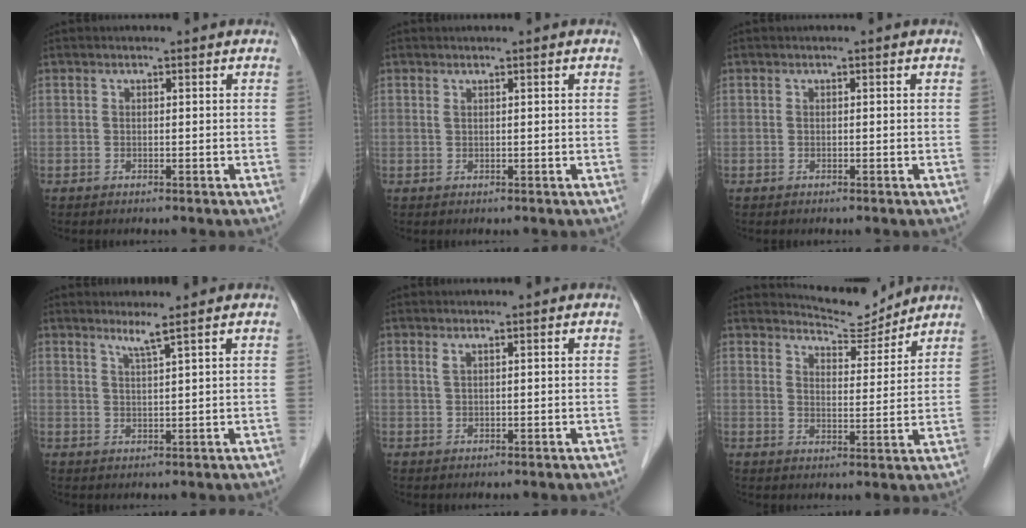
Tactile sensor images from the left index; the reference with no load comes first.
{"total": 0.6, "force": [0.5, 0.0, 0.3], "torque": [-0.013, -0.002, 0.012]}
{"total": 0.0}
{"total": 2.2, "force": [1.6, -0.8, 1.2], "torque": [-0.031, -0.009, 0.036]}
{"total": 1.0, "force": [0.6, 0.1, 0.7], "torque": [-0.019, 0.001, 0.015]}
{"total": 6.6, "force": [6.5, 0.8, -0.1], "torque": [-0.007, -0.011, 0.098]}